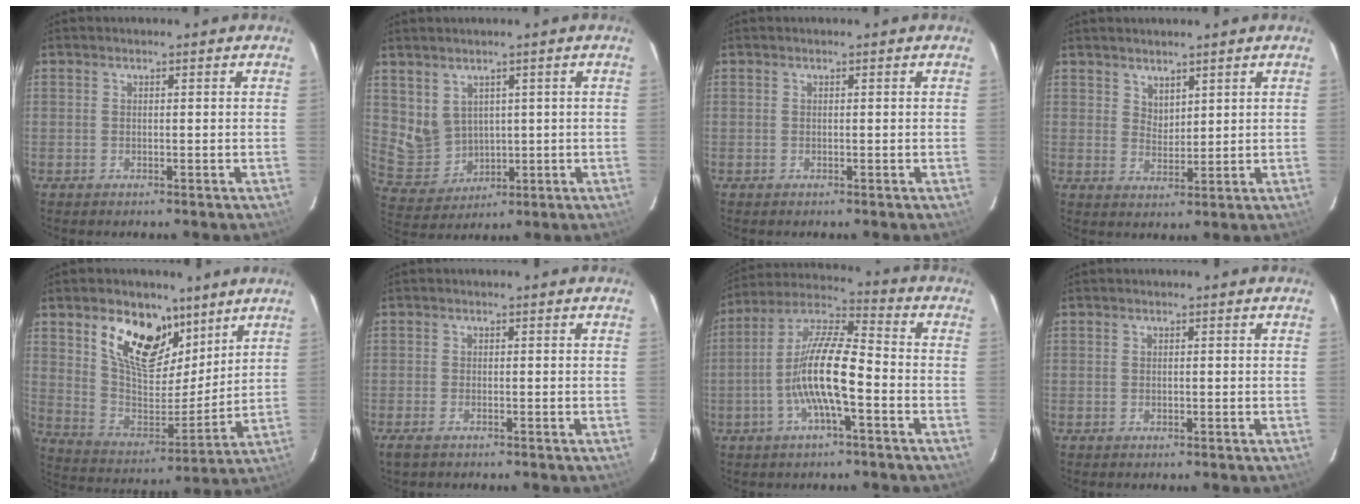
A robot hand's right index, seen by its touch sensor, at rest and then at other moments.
{"total": 7.0, "force": [2.8, 5.8, 2.7], "torque": [-0.057, 0.000, 0.082]}
{"total": 0.0}
{"total": 3.2, "force": [2.5, 1.7, 0.9], "torque": [-0.009, 0.002, 0.048]}
{"total": 17.9, "force": [10.3, 9.5, 11.1], "torque": [-0.198, 0.002, 0.189]}
{"total": 2.6, "force": [-1.9, 1.0, 1.6], "torque": [-0.041, -0.005, -0.037]}
{"total": 13.0, "force": [-3.7, 2.6, 12.2], "torque": [-0.245, 0.003, -0.077]}
{"total": 0.5, "force": [0.0, 0.3, 0.4], "torque": [-0.009, 0.000, 0.000]}